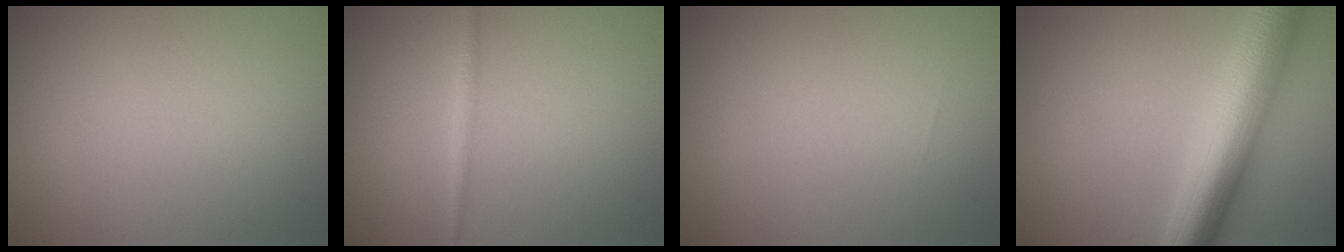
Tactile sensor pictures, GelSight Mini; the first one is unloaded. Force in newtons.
{"total": 1.1, "press": 1.1, "slide": 0.1}
{"total": 0.0}
{"total": 9.0, "press": 9.0, "slide": 0.3}